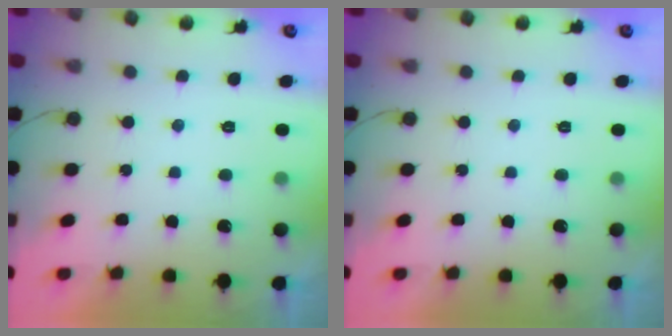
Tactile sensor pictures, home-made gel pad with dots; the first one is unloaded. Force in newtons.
{"total": 0.0}